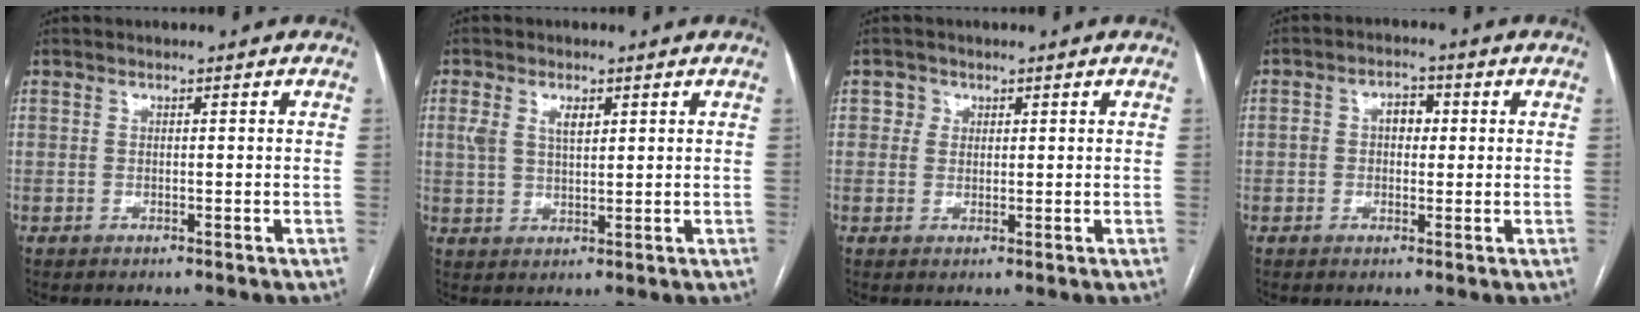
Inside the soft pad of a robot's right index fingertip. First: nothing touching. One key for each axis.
{"total": 4.3, "fx": 2.2, "fy": 2.1, "fz": 2.9, "tx": -0.070, "ty": 0.015, "tz": 0.046}
{"total": 1.8, "fx": 0.7, "fy": 1.7, "fz": 0.0, "tx": 0.012, "ty": 0.000, "tz": 0.005}
{"total": 3.6, "fx": 0.9, "fy": 2.5, "fz": 2.5, "tx": -0.048, "ty": 0.021, "tz": 0.016}